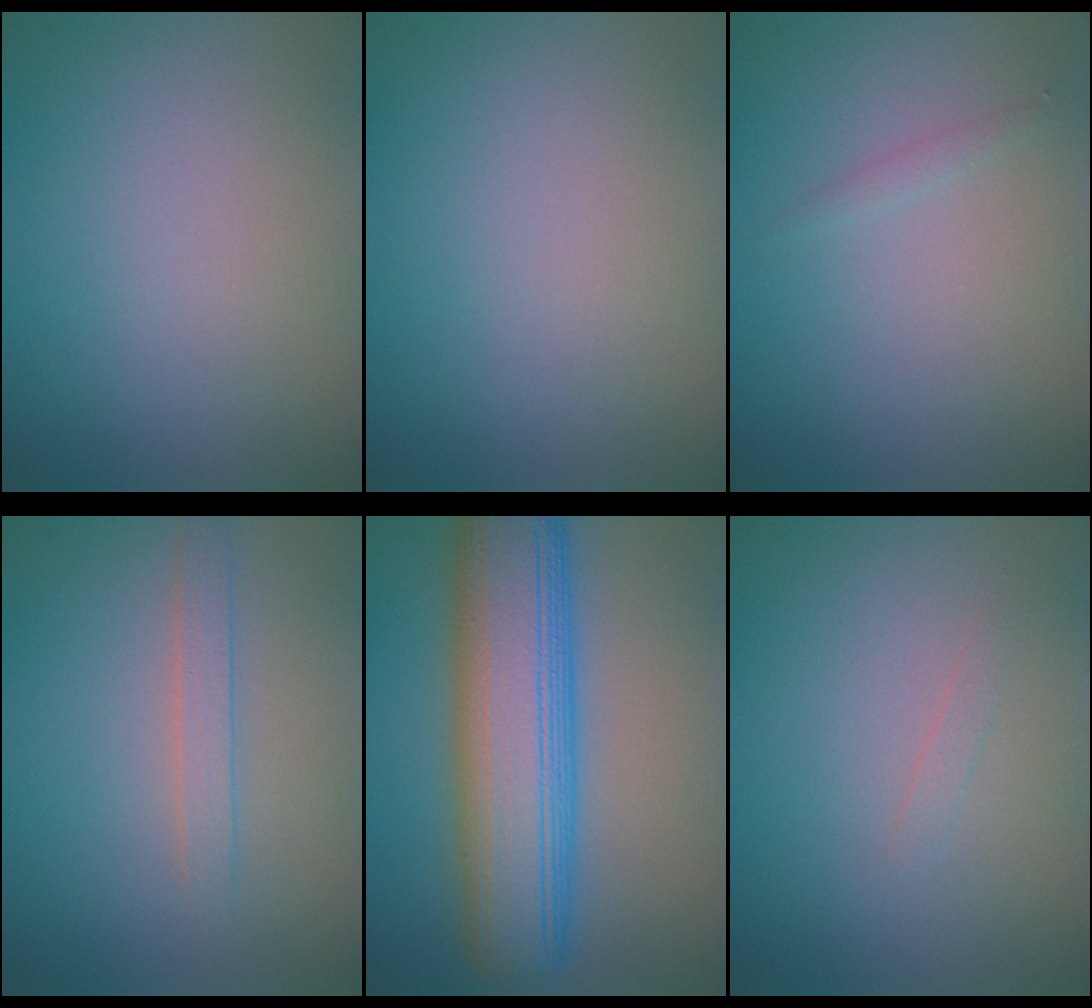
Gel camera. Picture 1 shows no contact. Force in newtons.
{"total": 0.0}
{"total": 0.6, "press": 0.6, "slide": 0.0}
{"total": 1.6, "press": 1.6, "slide": 0.0}
{"total": 11.4, "press": 11.4, "slide": 0.2}
{"total": 0.5, "press": 0.5, "slide": 0.1}